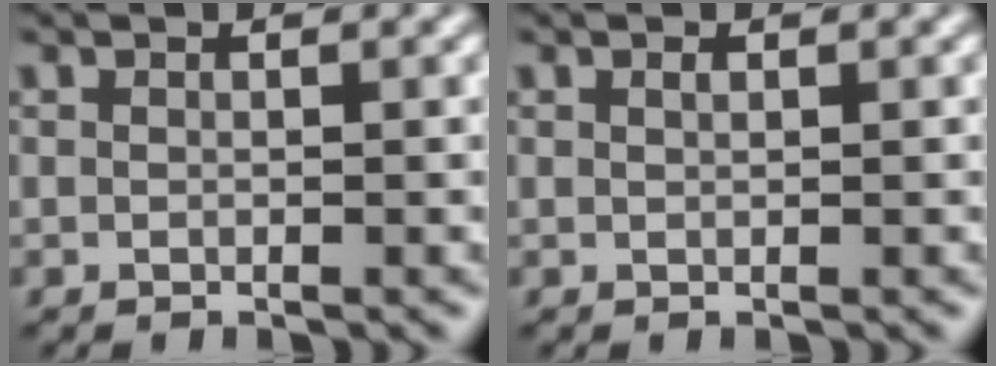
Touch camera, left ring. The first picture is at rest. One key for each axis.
{"total": 0.5, "fx": 0.3, "fy": 0.2, "fz": 0.4, "tx": -0.008, "ty": 0.002, "tz": 0.006}